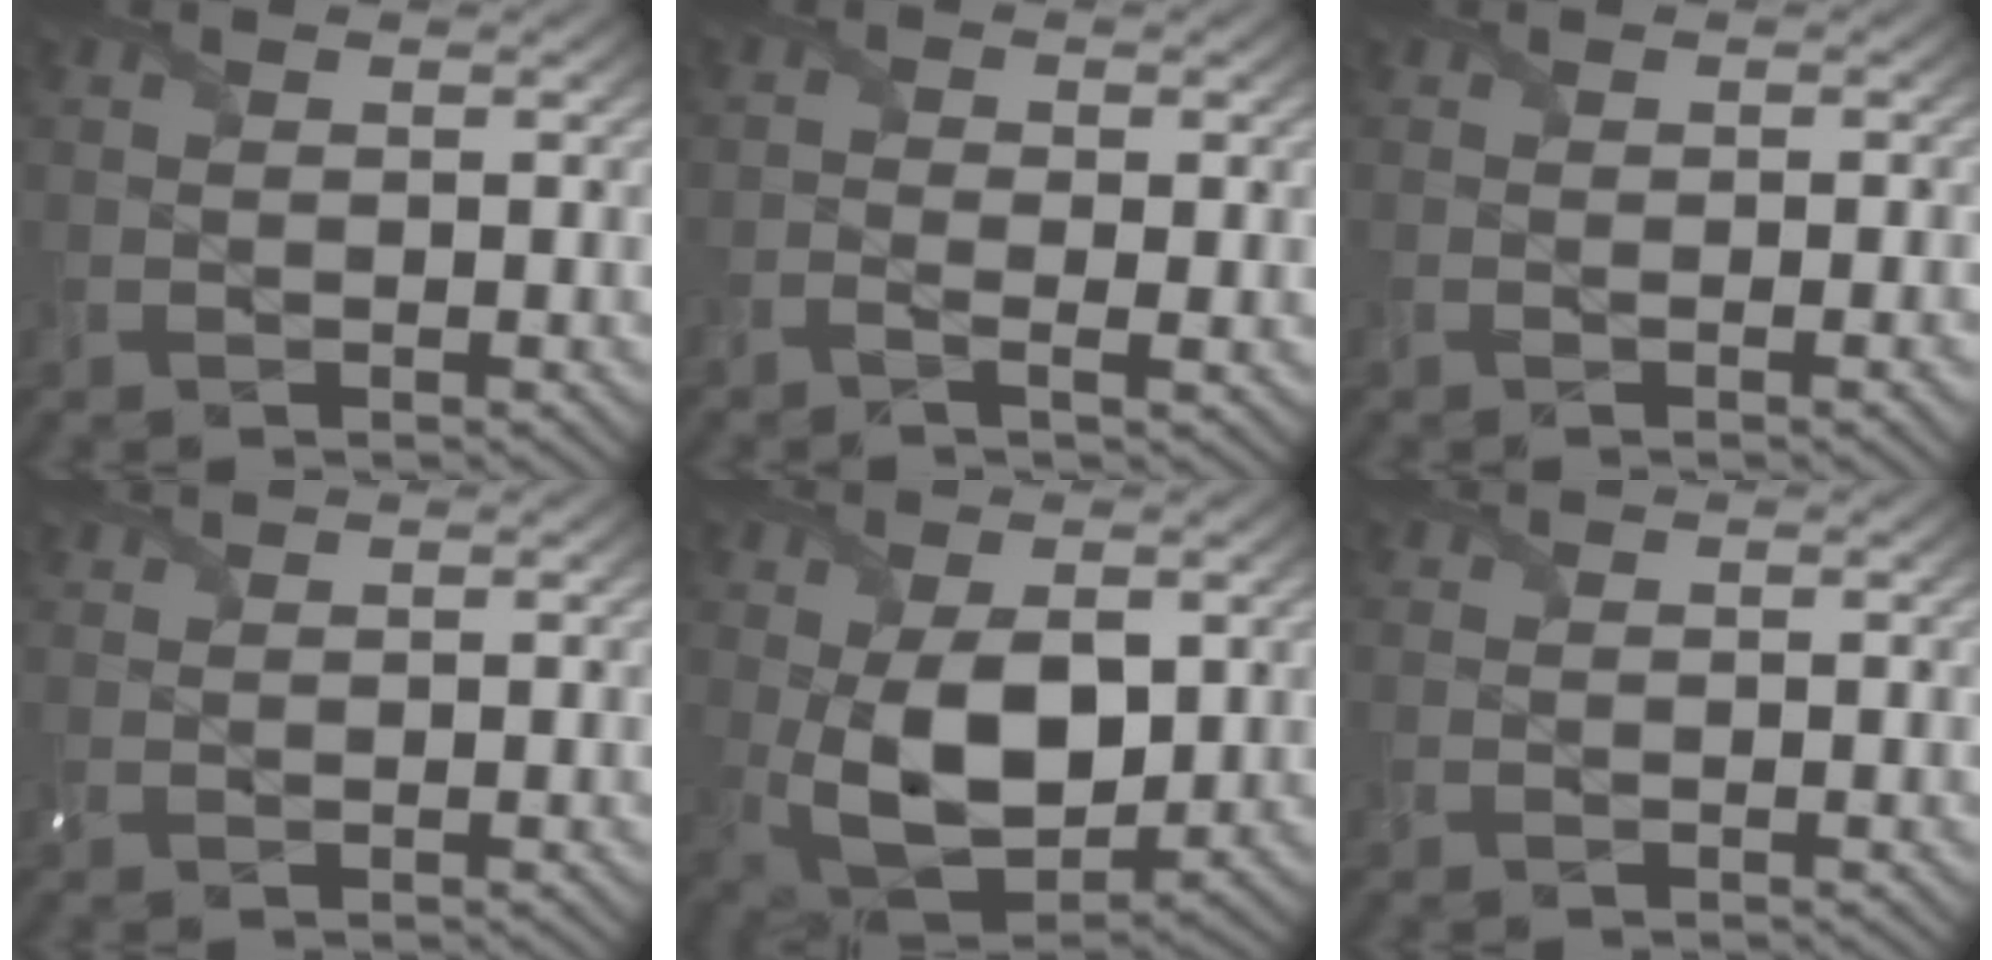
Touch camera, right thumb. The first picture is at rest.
{"total": 1.8, "force": [-0.7, 0.9, 1.4], "torque": [-0.032, -0.005, -0.016]}
{"total": 1.9, "force": [-0.6, 0.4, 1.7], "torque": [-0.029, -0.005, -0.011]}
{"total": 1.3, "force": [1.2, 0.1, 0.3], "torque": [-0.019, 0.004, 0.029]}
{"total": 10.5, "force": [0.3, 6.1, 8.5], "torque": [-0.184, -0.013, 0.014]}
{"total": 0.6, "force": [0.6, 0.0, 0.1], "torque": [-0.006, 0.001, 0.012]}